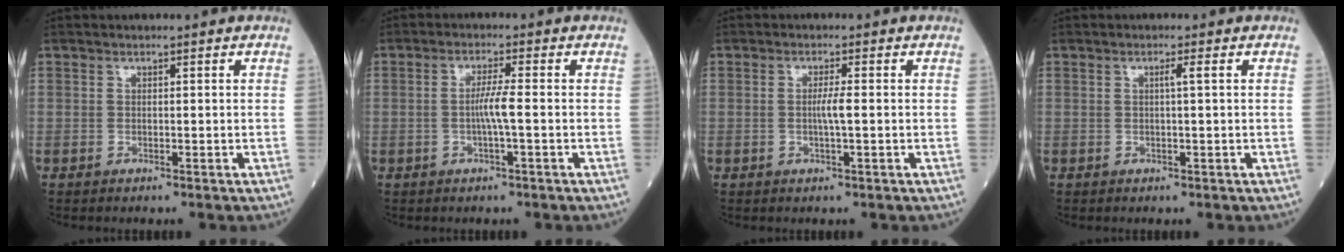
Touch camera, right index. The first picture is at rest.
{"total": 3.3, "force": [-0.5, -0.4, 3.3], "torque": [-0.061, -0.001, -0.011]}
{"total": 2.2, "force": [-0.1, -0.2, 2.2], "torque": [-0.042, -0.002, -0.004]}
{"total": 1.2, "force": [0.3, -0.3, 1.2], "torque": [-0.021, 0.001, 0.005]}